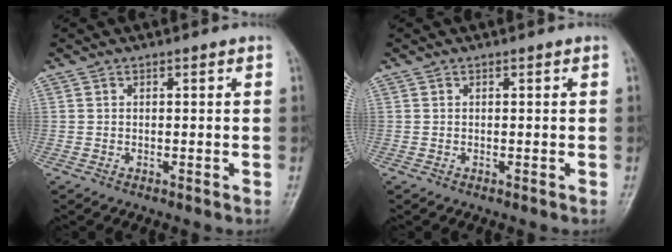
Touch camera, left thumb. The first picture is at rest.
{"total": 0.0}